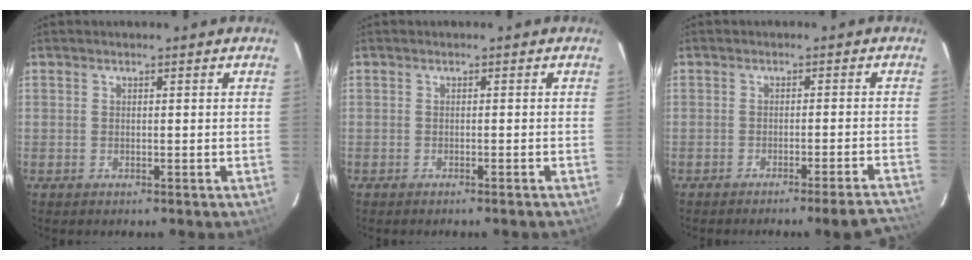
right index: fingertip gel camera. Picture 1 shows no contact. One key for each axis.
{"total": 1.0, "fx": -1.0, "fy": -0.1, "fz": 0.4, "tx": -0.009, "ty": 0.001, "tz": -0.015}
{"total": 9.8, "fx": -9.2, "fy": -0.9, "fz": 3.2, "tx": -0.034, "ty": 0.005, "tz": -0.112}